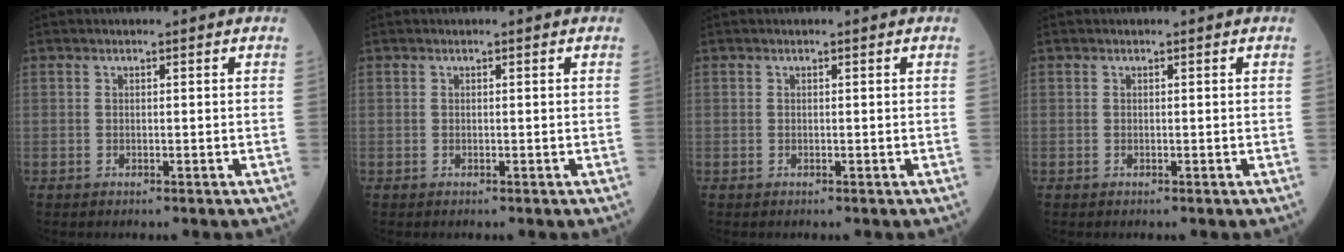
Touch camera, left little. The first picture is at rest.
{"total": 0.0}
{"total": 0.0}
{"total": 0.0}